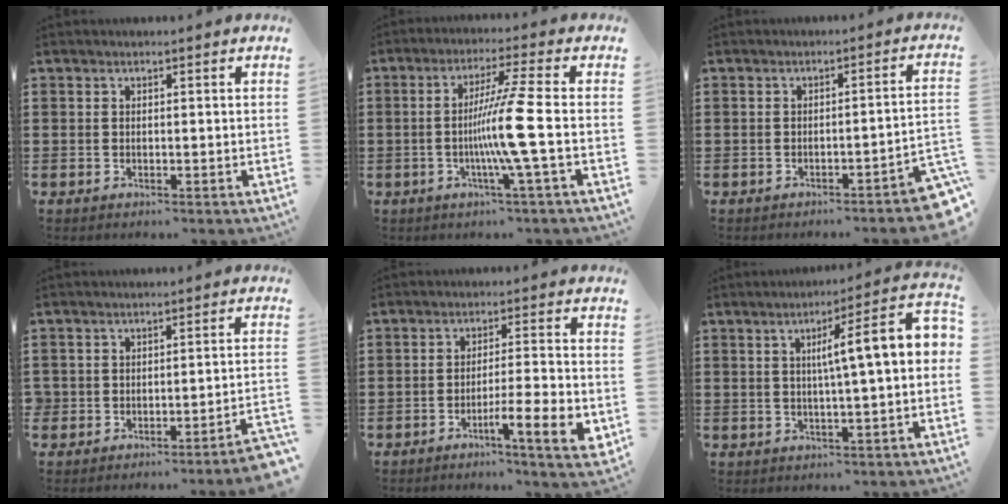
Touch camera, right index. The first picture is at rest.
{"total": 8.8, "force": [-1.7, -1.6, 8.5], "torque": [-0.162, -0.020, -0.043]}
{"total": 3.0, "force": [-2.4, 0.0, 1.8], "torque": [-0.033, -0.010, -0.049]}
{"total": 3.2, "force": [-3.1, 0.2, 0.8], "torque": [-0.018, 0.000, -0.067]}
{"total": 8.0, "force": [-4.0, 0.7, 6.9], "torque": [-0.110, -0.003, -0.068]}
{"total": 7.5, "force": [0.9, 0.3, 7.4], "torque": [-0.125, -0.014, 0.005]}